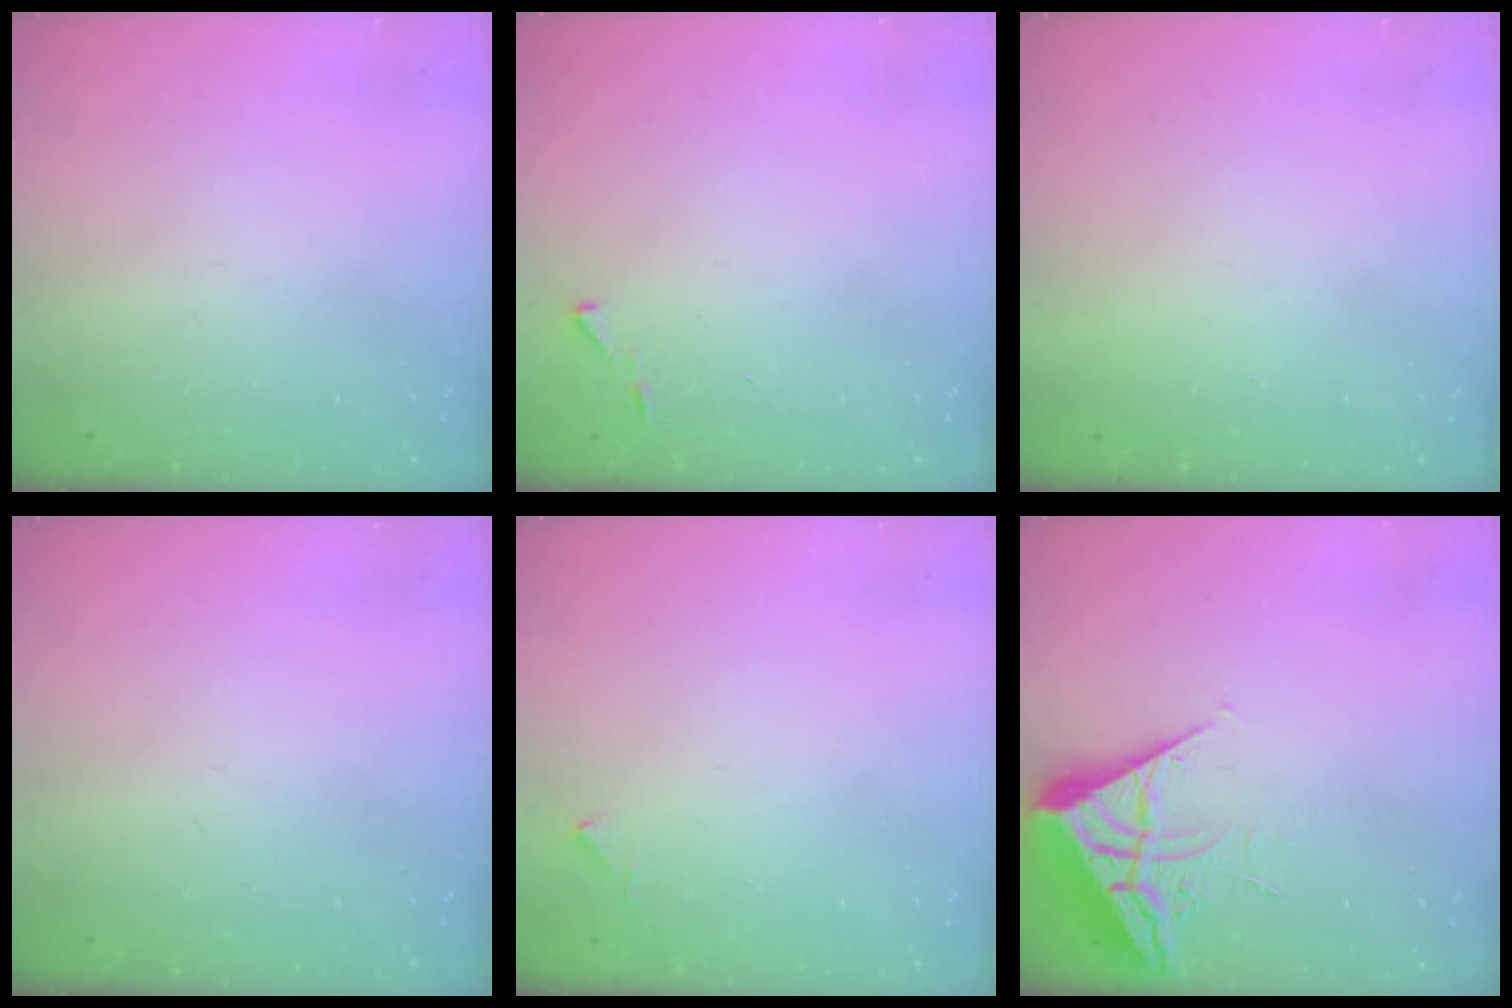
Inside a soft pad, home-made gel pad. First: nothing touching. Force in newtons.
{"total": 3.1, "press": 3.1, "slide": 0.3}
{"total": 1.7, "press": 1.7, "slide": 0.1}
{"total": 0.0}
{"total": 3.4, "press": 3.4, "slide": 0.4}
{"total": 6.5, "press": 6.4, "slide": 0.7}